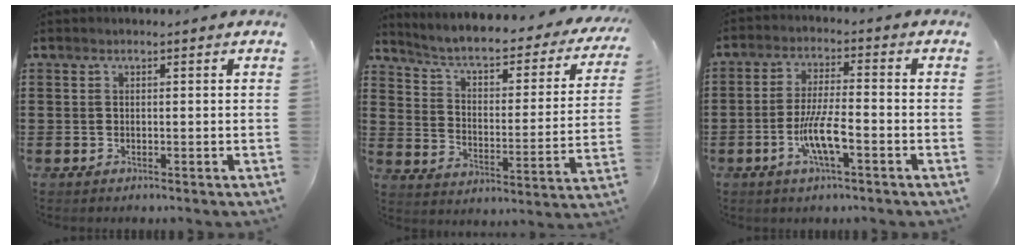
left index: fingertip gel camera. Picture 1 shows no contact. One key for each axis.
{"total": 4.7, "fx": 3.8, "fy": 0.9, "fz": 2.7, "tx": -0.071, "ty": -0.033, "tz": 0.055}
{"total": 6.9, "fx": -2.5, "fy": 1.3, "fz": 6.3, "tx": -0.130, "ty": -0.007, "tz": -0.051}